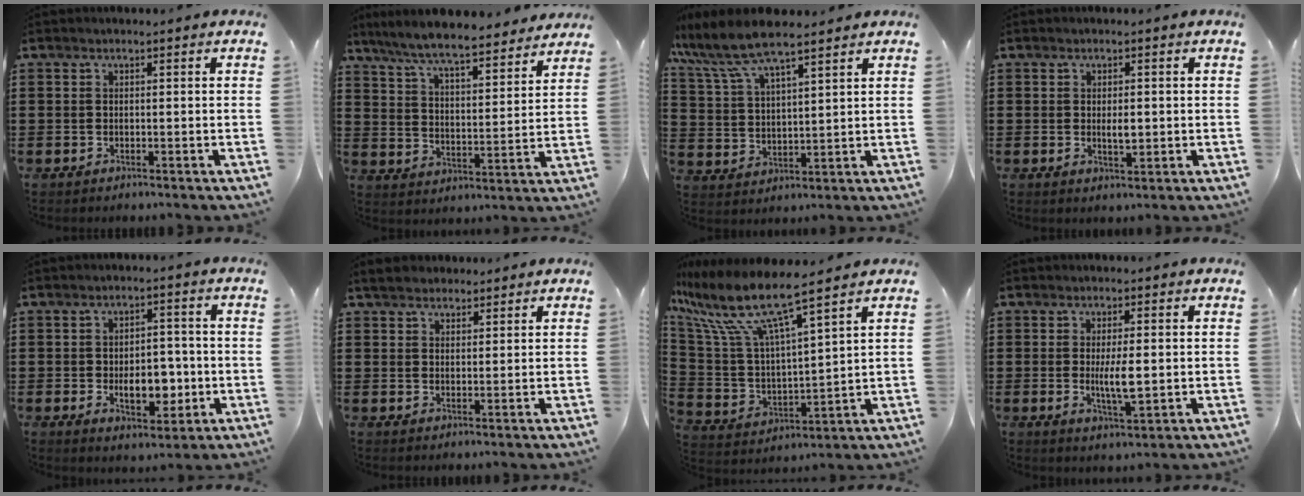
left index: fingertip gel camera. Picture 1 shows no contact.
{"total": 7.3, "force": [6.8, 0.2, 2.7], "torque": [-0.080, -0.044, 0.116]}
{"total": 7.7, "force": [6.5, 1.6, 3.9], "torque": [-0.102, -0.022, 0.114]}
{"total": 2.4, "force": [0.1, 0.8, 2.3], "torque": [-0.036, -0.004, -0.001]}
{"total": 7.6, "force": [-1.6, 4.4, 6.0], "torque": [-0.088, 0.006, -0.029]}
{"total": 2.9, "force": [2.6, 1.2, 0.5], "torque": [-0.020, 0.004, 0.051]}
{"total": 10.4, "force": [8.1, 1.3, 6.4], "torque": [-0.165, -0.056, 0.135]}
{"total": 5.5, "force": [0.0, 1.4, 5.3], "torque": [-0.094, -0.006, -0.004]}